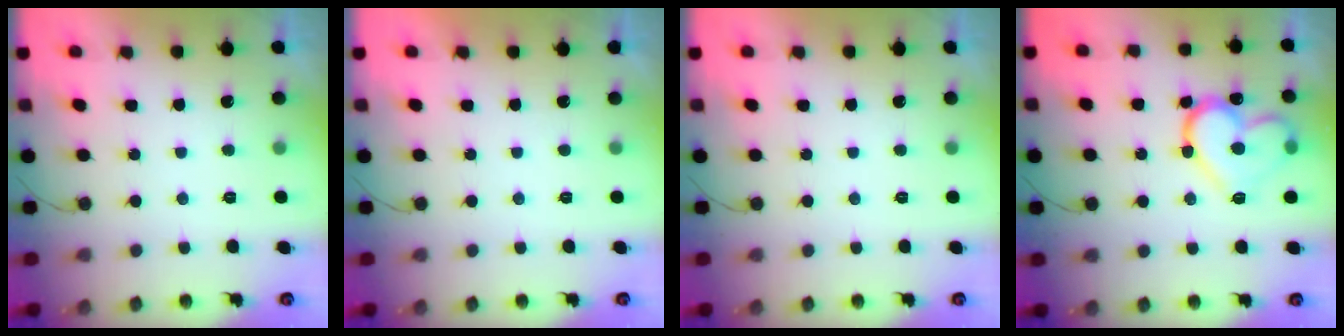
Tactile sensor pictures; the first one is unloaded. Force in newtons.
{"total": 1.7, "press": 1.7, "slide": 0.0}
{"total": 0.0}
{"total": 16.2, "press": 16.2, "slide": 1.4}